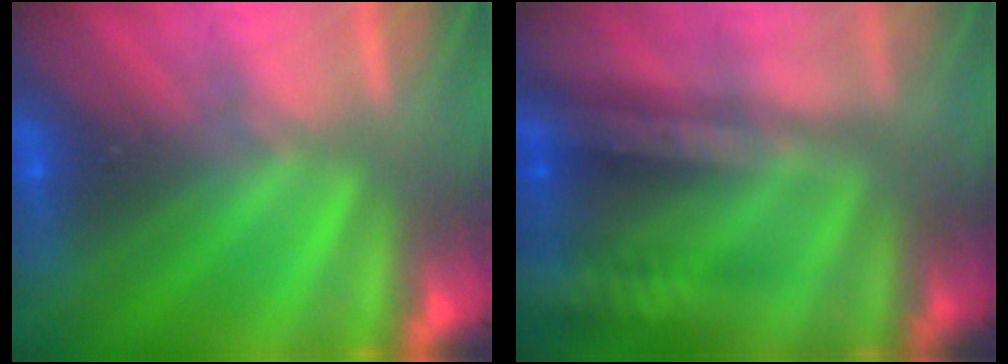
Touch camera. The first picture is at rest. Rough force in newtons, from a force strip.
{"total": 2.4}